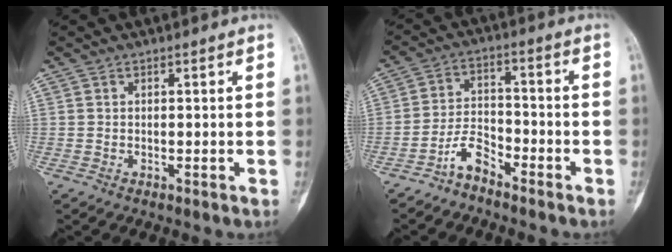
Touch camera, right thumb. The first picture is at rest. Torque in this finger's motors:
{"motor_torque": [1.39, 0.22, 0.57, -1.01, 0.00]}